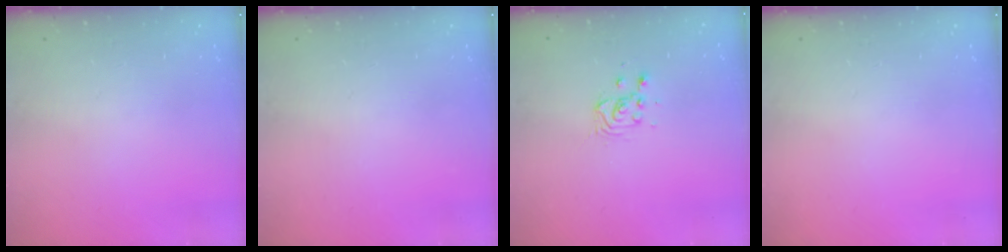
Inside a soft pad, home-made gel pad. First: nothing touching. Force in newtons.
{"total": 0.0}
{"total": 3.6, "press": 3.6, "slide": 0.1}
{"total": 0.0}